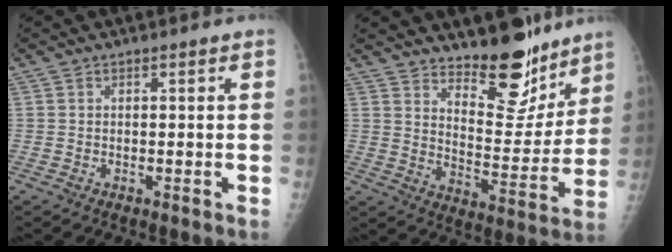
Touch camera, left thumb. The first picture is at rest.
{"total": 14.0, "force": [11.2, 5.3, 6.5], "torque": [-0.045, -0.099, 0.180]}